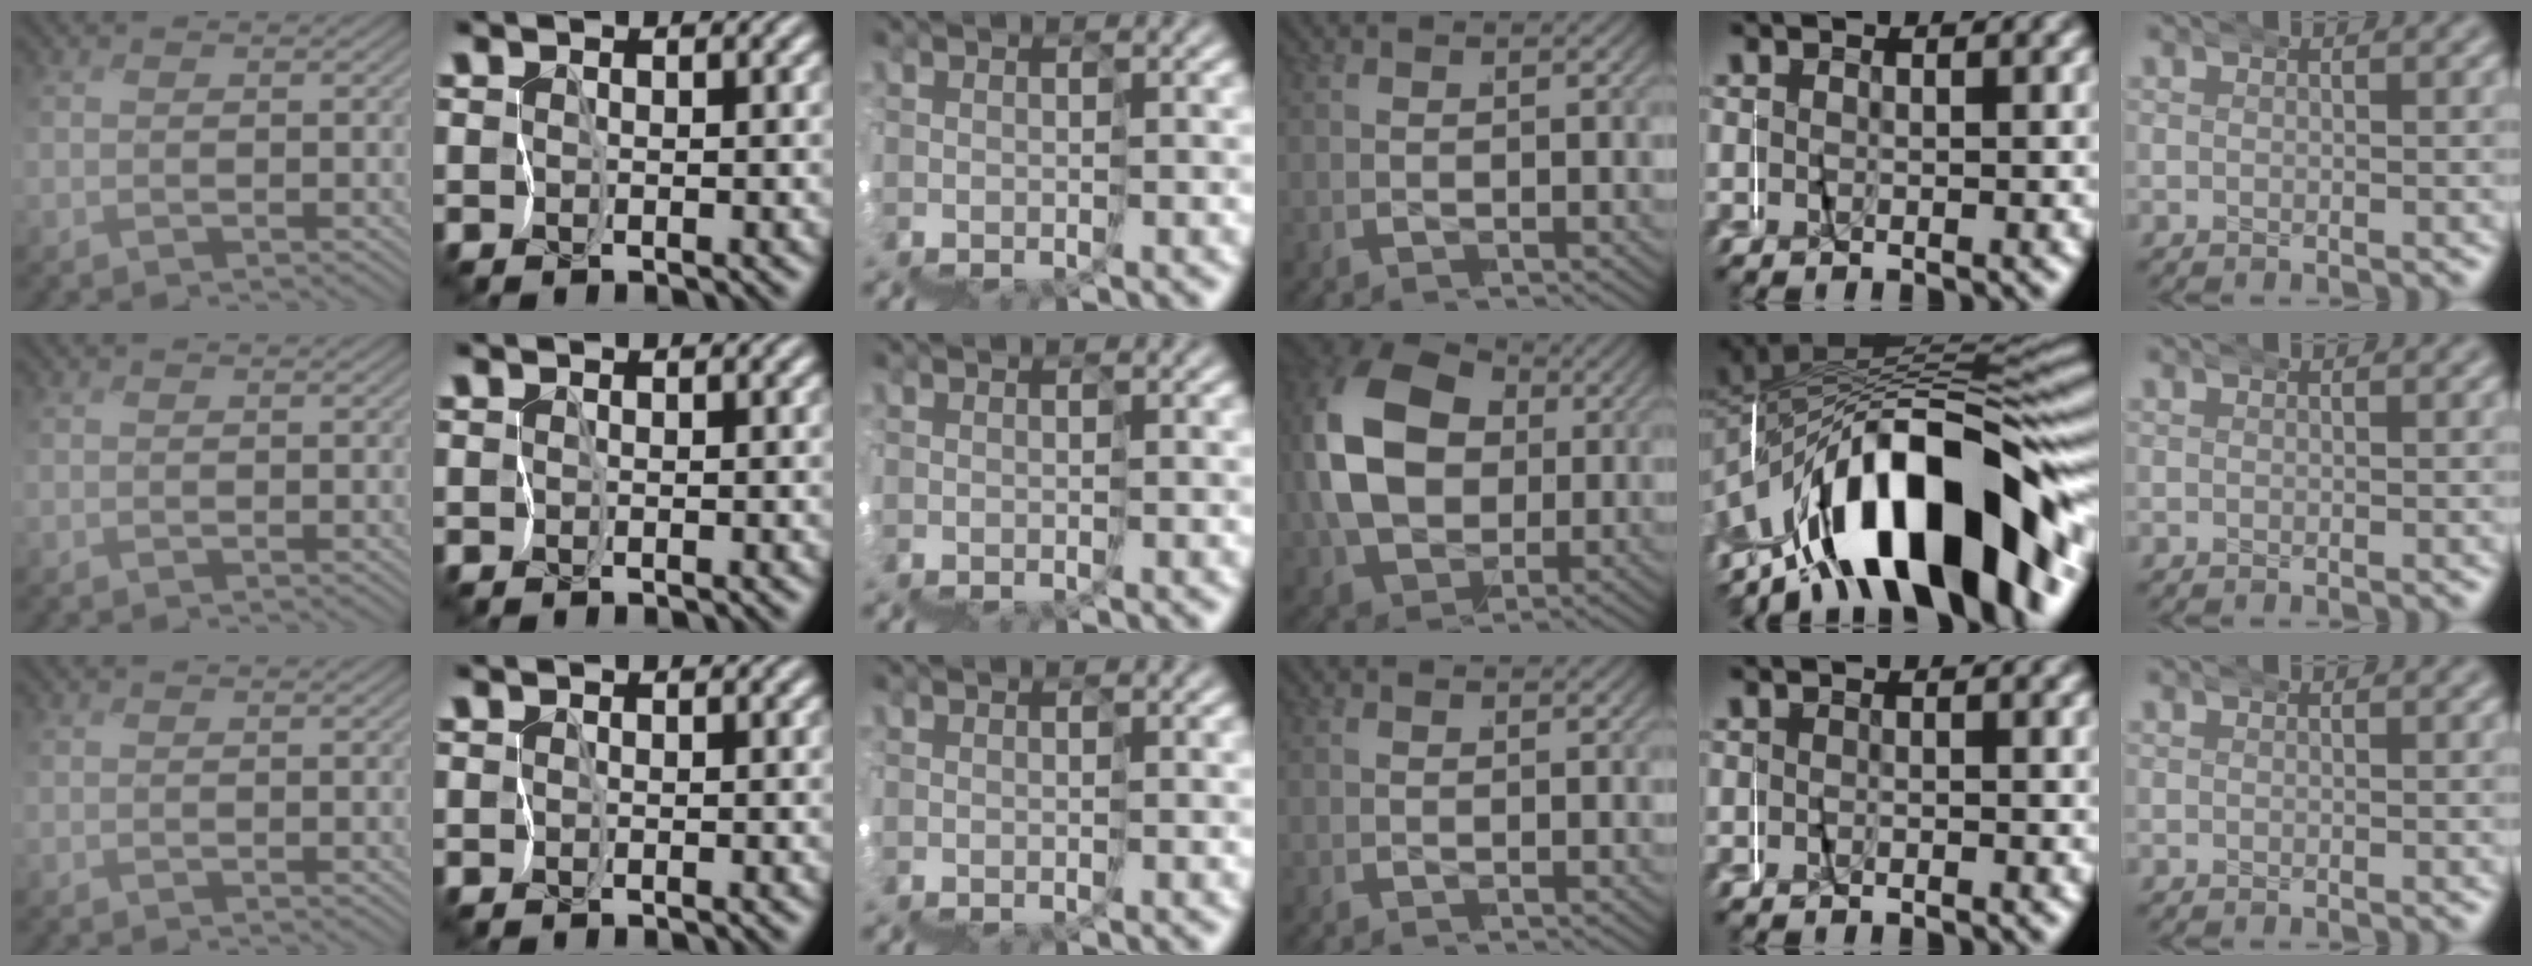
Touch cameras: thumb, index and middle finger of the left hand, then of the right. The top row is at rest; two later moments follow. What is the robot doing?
{"motion": "wrap", "object": "napkin"}